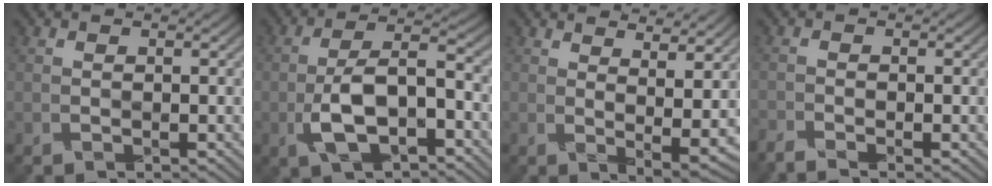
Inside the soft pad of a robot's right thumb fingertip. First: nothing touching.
{"total": 9.0, "force": [-3.4, 4.0, 7.3], "torque": [-0.137, 0.008, -0.070]}
{"total": 7.0, "force": [4.4, 1.0, 5.3], "torque": [-0.083, 0.001, 0.065]}
{"total": 2.2, "force": [-2.0, 0.3, 0.8], "torque": [-0.022, -0.004, -0.047]}